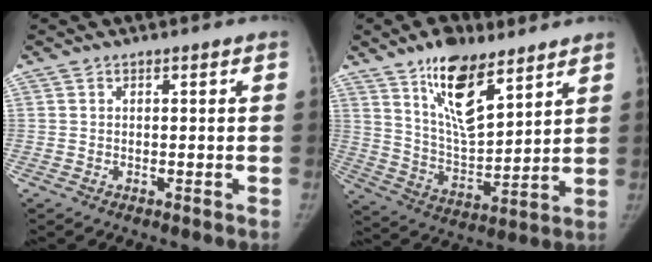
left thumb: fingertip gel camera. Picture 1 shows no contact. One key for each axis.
{"total": 14.8, "fx": 9.1, "fy": 5.9, "fz": 10.0, "tx": -0.145, "ty": -0.058, "tz": 0.170}